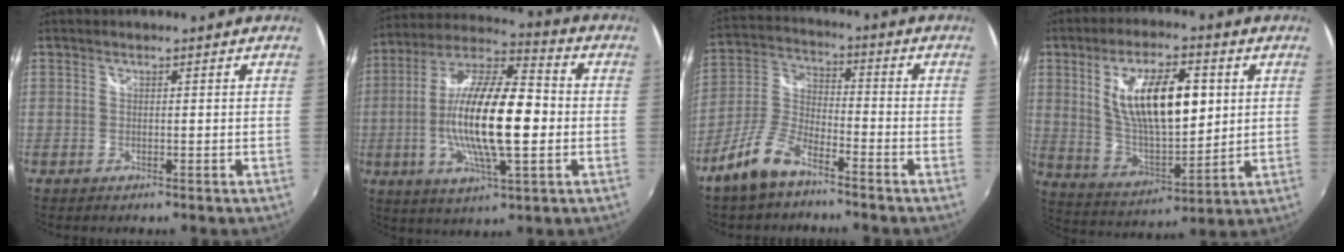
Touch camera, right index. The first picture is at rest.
{"total": 19.4, "force": [-2.1, 5.2, 18.6], "torque": [-0.353, 0.000, -0.046]}
{"total": 9.9, "force": [-7.0, 3.7, 6.0], "torque": [-0.143, 0.005, -0.140]}
{"total": 16.8, "force": [4.3, 6.7, 14.8], "torque": [-0.257, 0.004, 0.087]}